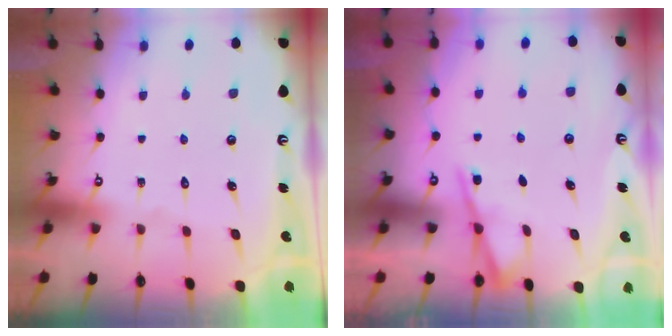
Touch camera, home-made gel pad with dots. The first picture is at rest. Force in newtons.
{"total": 3.7, "press": 3.7, "slide": 0.6}